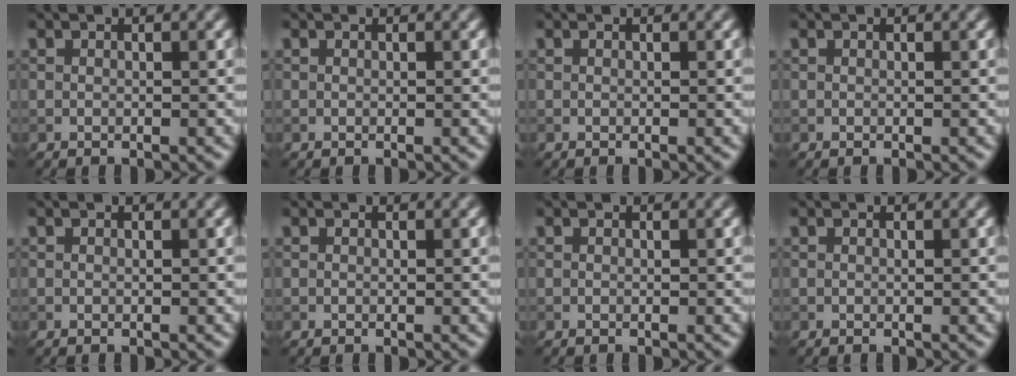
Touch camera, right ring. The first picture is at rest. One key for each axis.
{"total": 0.0}
{"total": 0.0}
{"total": 0.0}
{"total": 0.0}
{"total": 0.0}
{"total": 0.0}
{"total": 0.0}